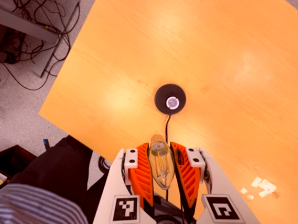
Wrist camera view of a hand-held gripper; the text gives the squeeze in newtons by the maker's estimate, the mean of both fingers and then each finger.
{"total": 23.0, "left": 24.5, "right": 21.4}